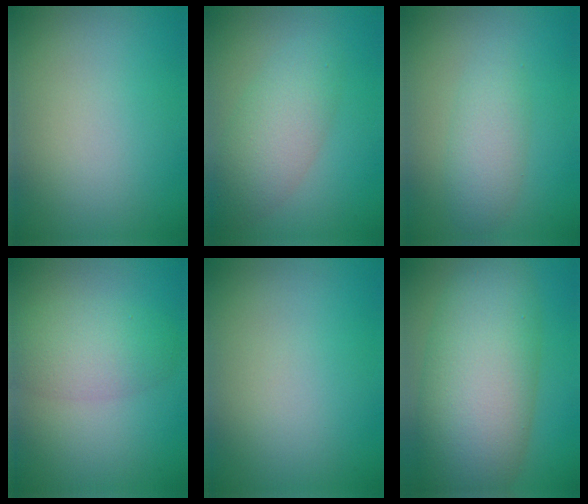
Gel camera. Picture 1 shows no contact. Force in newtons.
{"total": 4.6, "press": 4.6, "slide": 0.2}
{"total": 2.8, "press": 2.8, "slide": 0.1}
{"total": 4.4, "press": 4.4, "slide": 0.1}
{"total": 0.0}
{"total": 12.2, "press": 12.2, "slide": 0.4}